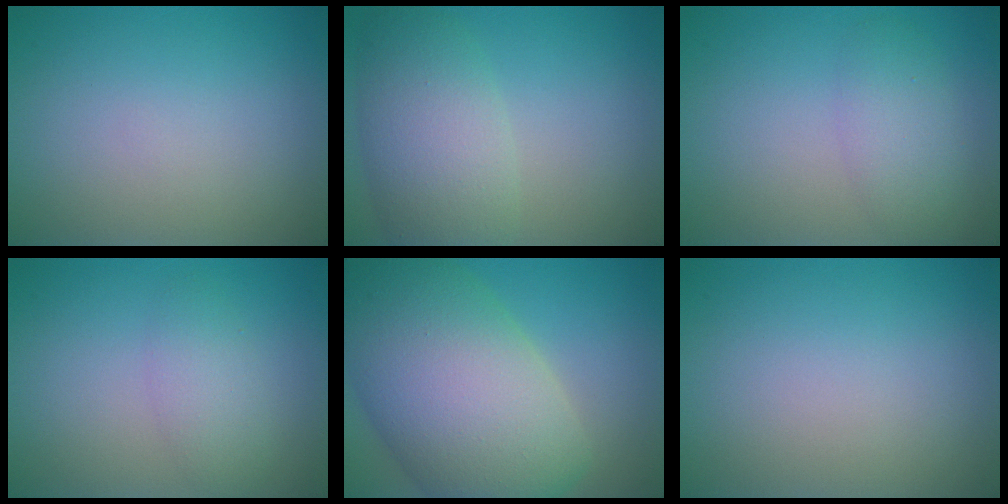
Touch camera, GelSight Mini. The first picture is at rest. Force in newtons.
{"total": 6.3, "press": 6.3, "slide": 0.3}
{"total": 2.8, "press": 2.8, "slide": 0.0}
{"total": 2.4, "press": 2.4, "slide": 0.1}
{"total": 14.5, "press": 14.5, "slide": 0.7}
{"total": 0.0}